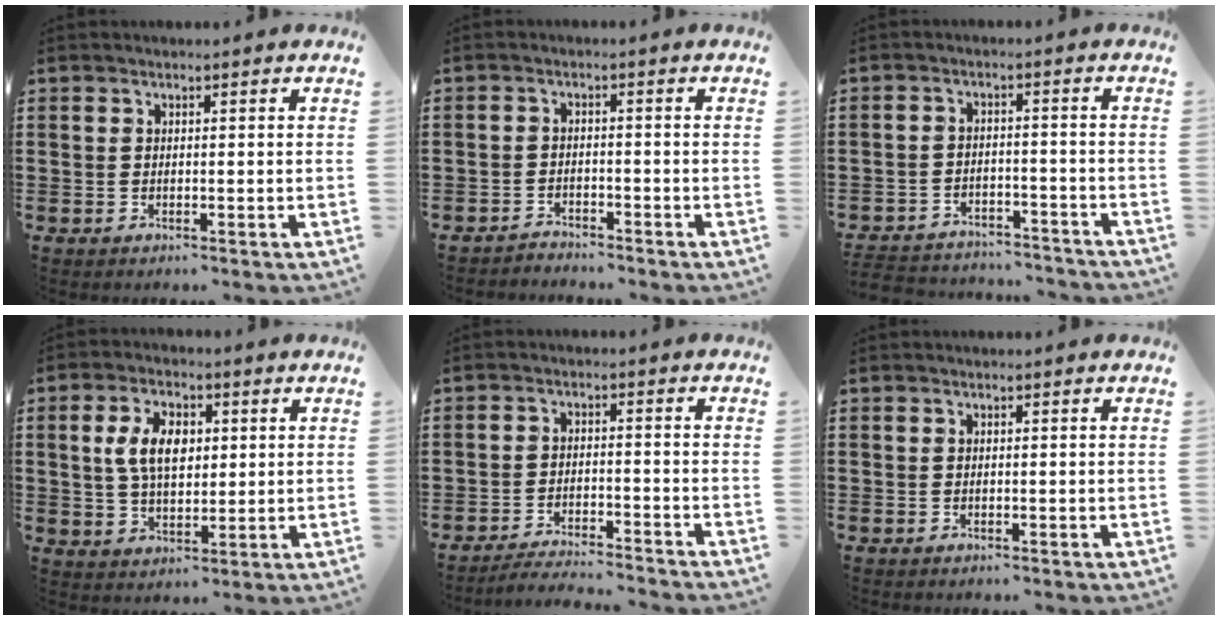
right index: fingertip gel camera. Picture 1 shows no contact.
{"total": 2.1, "force": [-2.1, 0.1, -0.2], "torque": [-0.003, 0.000, -0.046]}
{"total": 3.7, "force": [-3.7, 0.3, 0.1], "torque": [-0.015, -0.002, -0.079]}
{"total": 7.1, "force": [1.7, 4.0, 5.6], "torque": [-0.127, 0.013, 0.026]}
{"total": 3.4, "force": [-3.4, -0.2, 0.4], "torque": [-0.012, -0.001, -0.071]}
{"total": 0.0}